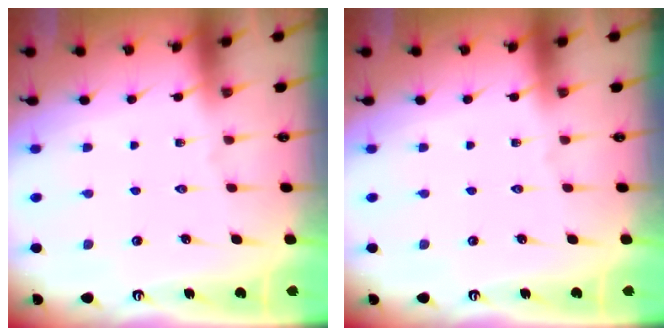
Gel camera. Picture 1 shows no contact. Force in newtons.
{"total": 0.0}